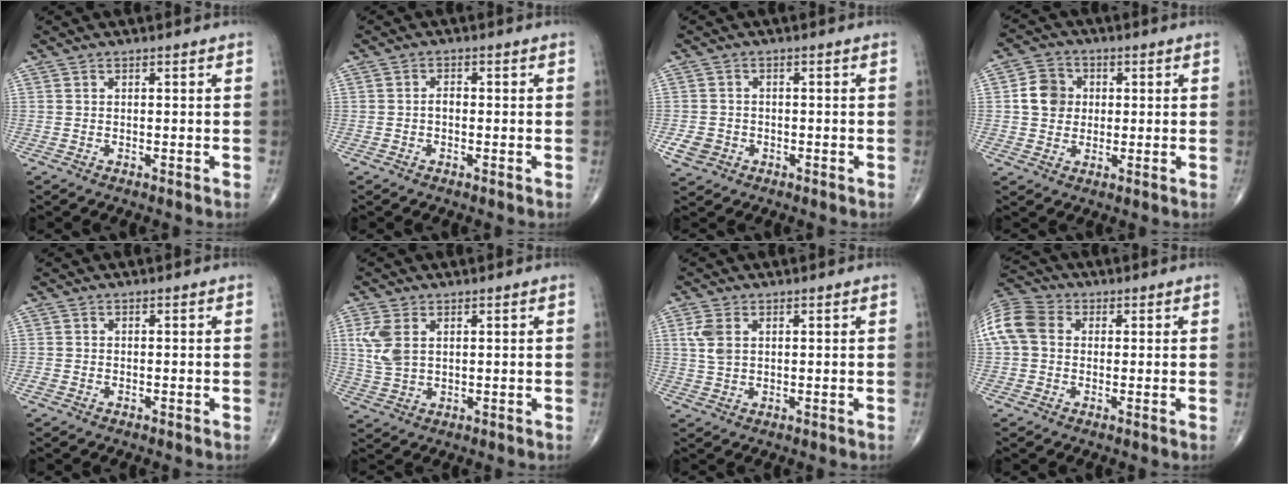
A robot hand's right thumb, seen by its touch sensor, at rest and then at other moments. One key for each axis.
{"total": 1.4, "fx": -0.4, "fy": 0.9, "fz": 1.0, "tx": -0.012, "ty": 0.003, "tz": -0.009}
{"total": 3.8, "fx": -1.4, "fy": 3.3, "fz": 1.3, "tx": -0.019, "ty": 0.006, "tz": -0.021}
{"total": 6.8, "fx": 0.7, "fy": 6.0, "fz": 3.2, "tx": -0.037, "ty": 0.007, "tz": 0.005}
{"total": 0.9, "fx": -0.4, "fy": 0.7, "fz": 0.4, "tx": -0.012, "ty": 0.000, "tz": -0.007}
{"total": 6.4, "fx": 1.9, "fy": 3.9, "fz": 4.7, "tx": -0.110, "ty": -0.002, "tz": 0.045}
{"total": 4.3, "fx": 1.3, "fy": 2.6, "fz": 3.1, "tx": -0.071, "ty": 0.003, "tz": 0.030}
{"total": 10.5, "fx": 1.4, "fy": 8.2, "fz": 6.4, "tx": -0.139, "ty": 0.029, "tz": 0.020}